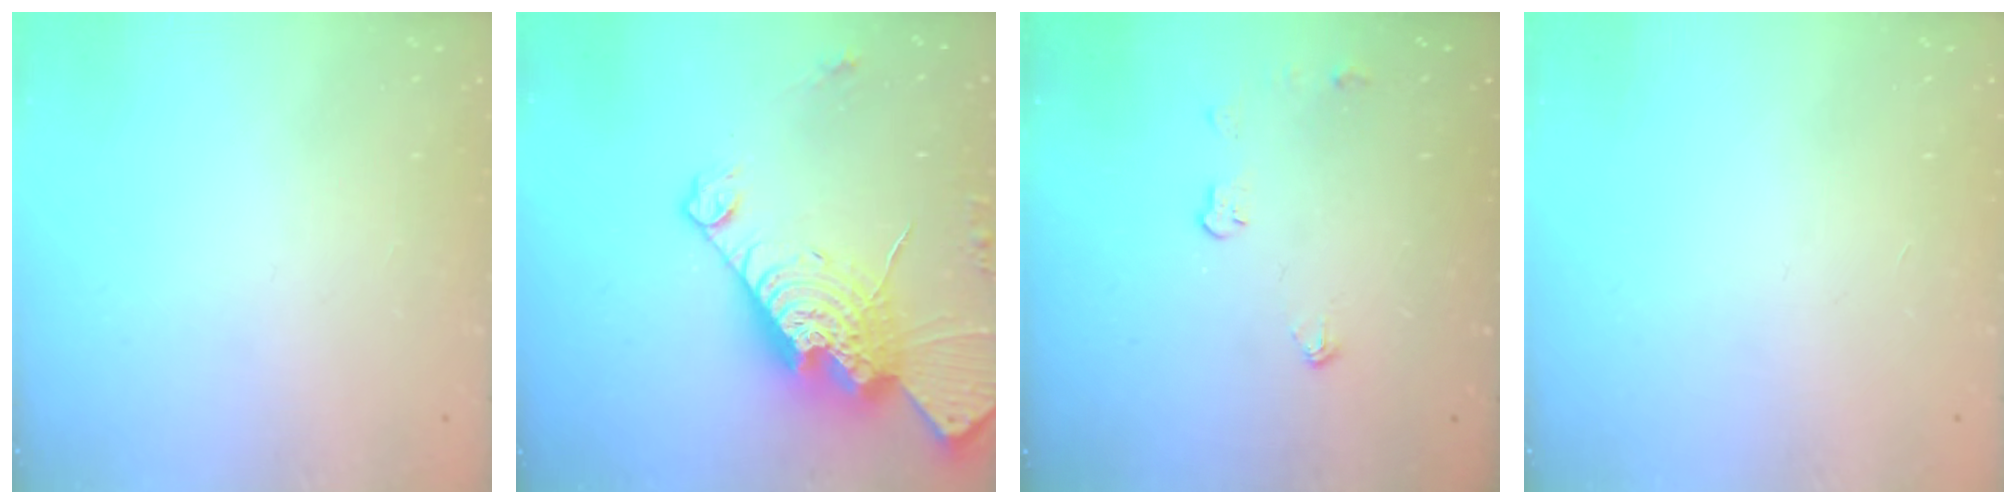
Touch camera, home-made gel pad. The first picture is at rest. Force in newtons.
{"total": 19.3, "press": 19.3, "slide": 1.6}
{"total": 3.9, "press": 3.9, "slide": 0.4}
{"total": 0.0}